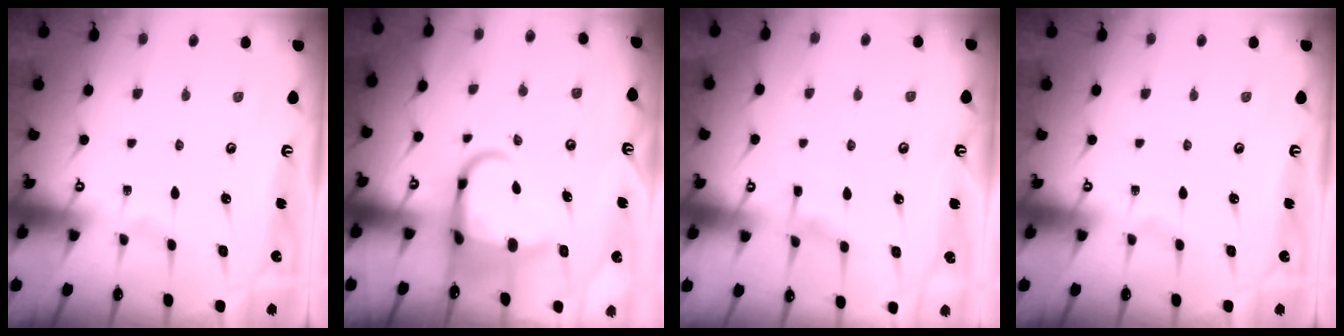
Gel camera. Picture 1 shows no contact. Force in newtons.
{"total": 8.6, "press": 8.4, "slide": 1.7}
{"total": 4.0, "press": 3.9, "slide": 0.5}
{"total": 0.0}